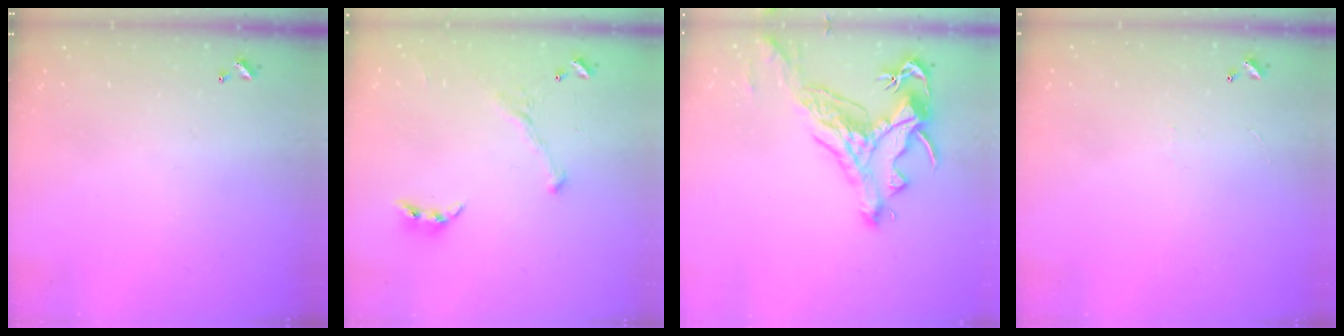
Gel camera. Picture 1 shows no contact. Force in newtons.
{"total": 2.0, "press": 2.0, "slide": 0.4}
{"total": 2.2, "press": 1.7, "slide": 1.3}
{"total": 1.3, "press": 1.3, "slide": 0.4}